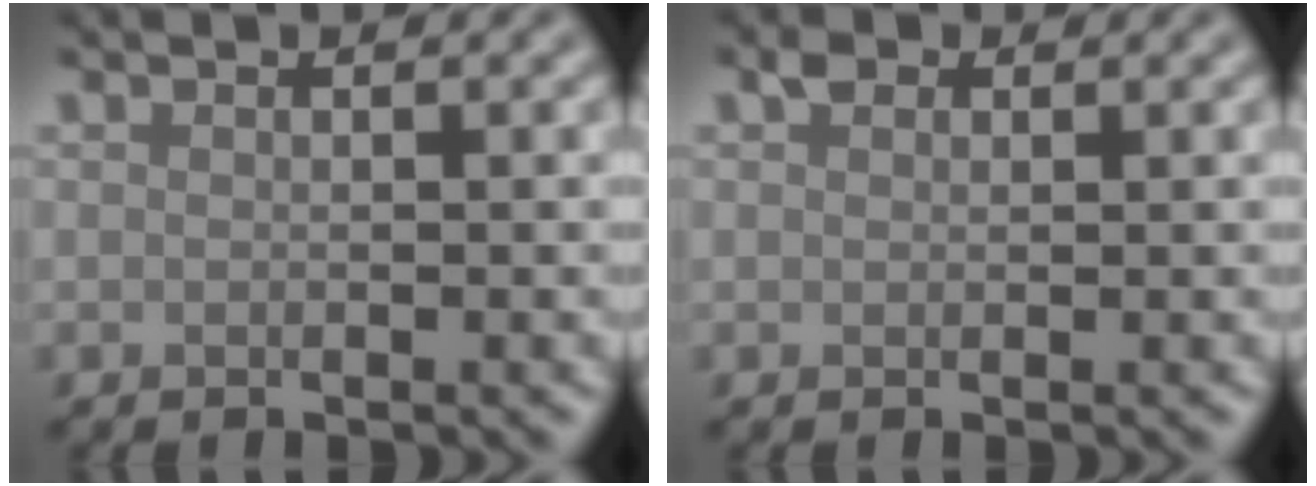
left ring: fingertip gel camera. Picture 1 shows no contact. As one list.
[{"total": 0.9, "force": [0.5, 0.6, 0.4], "torque": [-0.007, 0.002, 0.008]}]